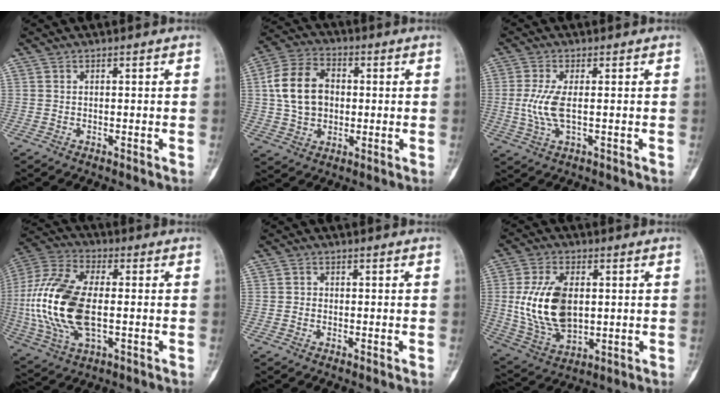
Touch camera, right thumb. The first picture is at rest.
{"total": 12.3, "force": [1.1, 9.1, 8.2], "torque": [-0.133, 0.018, 0.017]}
{"total": 5.9, "force": [-0.1, 2.1, 5.6], "torque": [-0.140, -0.005, -0.001]}
{"total": 19.9, "force": [-1.1, 10.4, 17.0], "torque": [-0.370, 0.007, -0.018]}
{"total": 0.8, "force": [-0.2, 0.8, 0.3], "torque": [0.002, 0.004, -0.006]}
{"total": 15.3, "force": [1.3, 9.1, 12.2], "torque": [-0.229, -0.008, 0.036]}